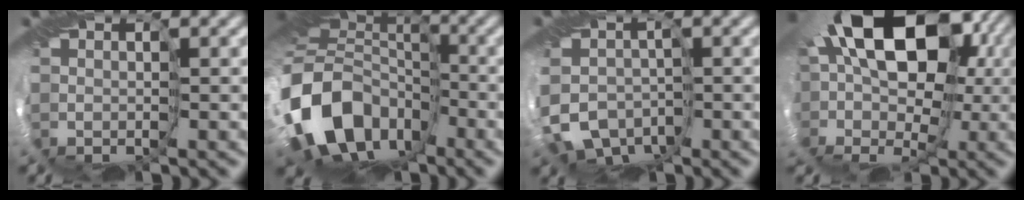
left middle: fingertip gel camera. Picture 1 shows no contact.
{"total": 17.1, "force": [-6.1, 12.7, 9.6], "torque": [-0.239, -0.014, -0.116]}
{"total": 5.3, "force": [-2.6, 4.1, 2.0], "torque": [-0.024, -0.005, -0.059]}
{"total": 17.7, "force": [4.2, 12.1, 12.2], "torque": [-0.182, 0.047, 0.048]}